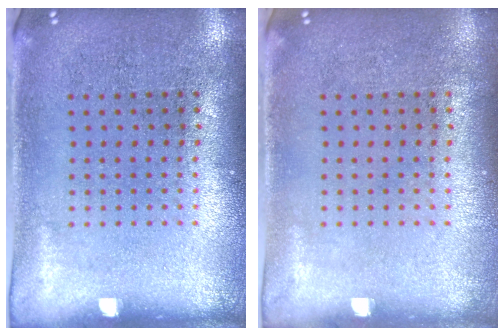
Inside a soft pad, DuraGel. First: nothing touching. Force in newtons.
{"total": 0.0}